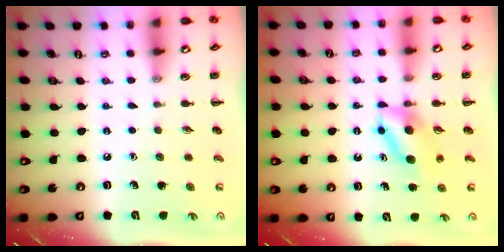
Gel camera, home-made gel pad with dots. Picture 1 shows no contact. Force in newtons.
{"total": 6.1, "press": 6.1, "slide": 0.9}